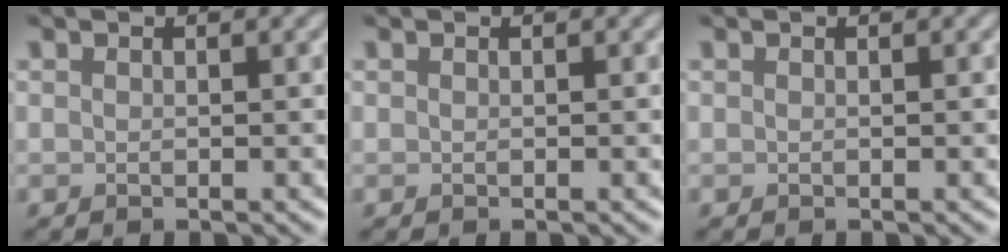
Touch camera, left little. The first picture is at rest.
{"total": 0.0}
{"total": 0.0}